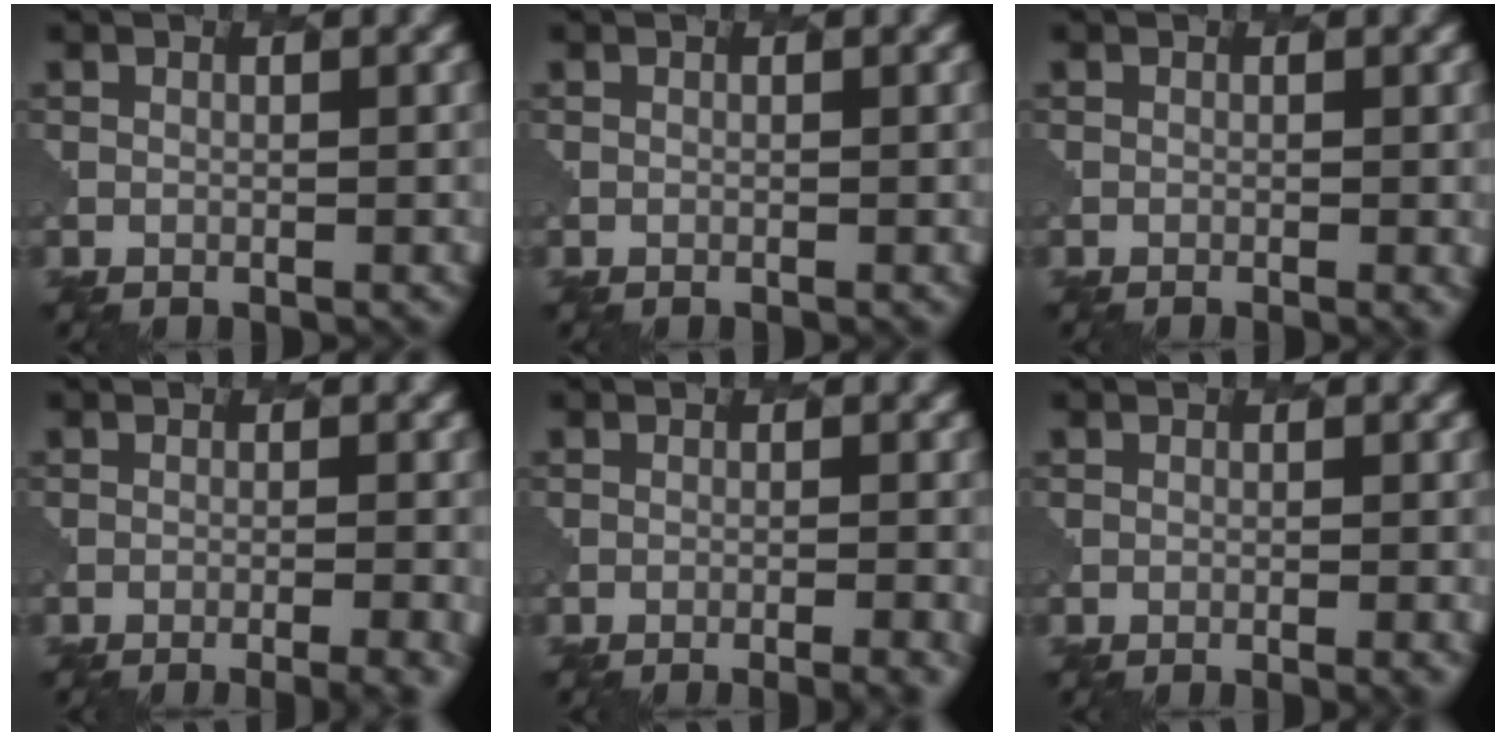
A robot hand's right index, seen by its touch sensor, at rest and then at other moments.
{"total": 0.0}
{"total": 1.1, "force": [-0.1, 0.4, 1.1], "torque": [-0.008, -0.002, 0.003]}
{"total": 4.5, "force": [-2.6, 1.6, 3.4], "torque": [-0.025, 0.007, -0.027]}
{"total": 3.4, "force": [-1.8, 1.1, 2.6], "torque": [-0.019, 0.013, -0.021]}
{"total": 1.8, "force": [-0.8, 0.6, 1.5], "torque": [-0.005, 0.009, -0.007]}